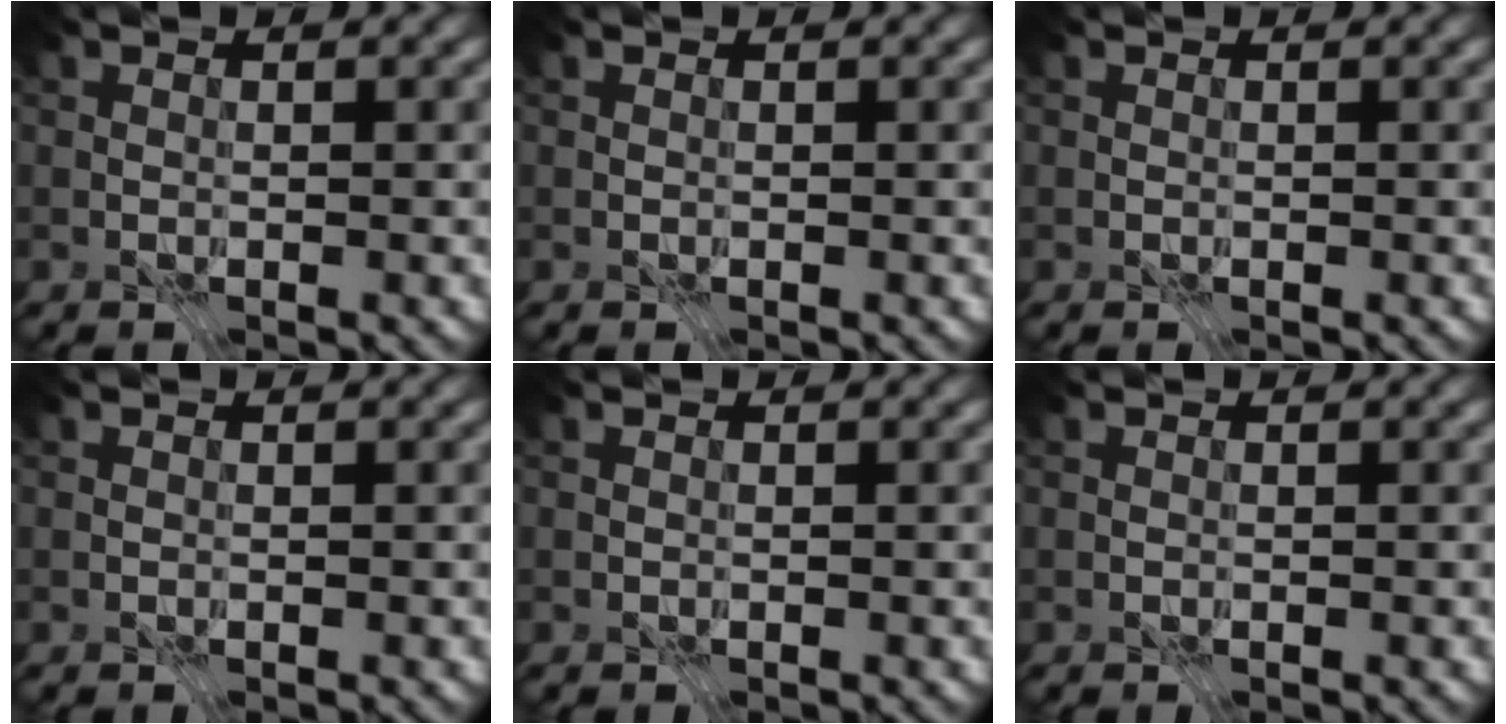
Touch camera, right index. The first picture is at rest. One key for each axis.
{"total": 0.0}
{"total": 0.0}
{"total": 0.0}
{"total": 0.0}
{"total": 0.0}